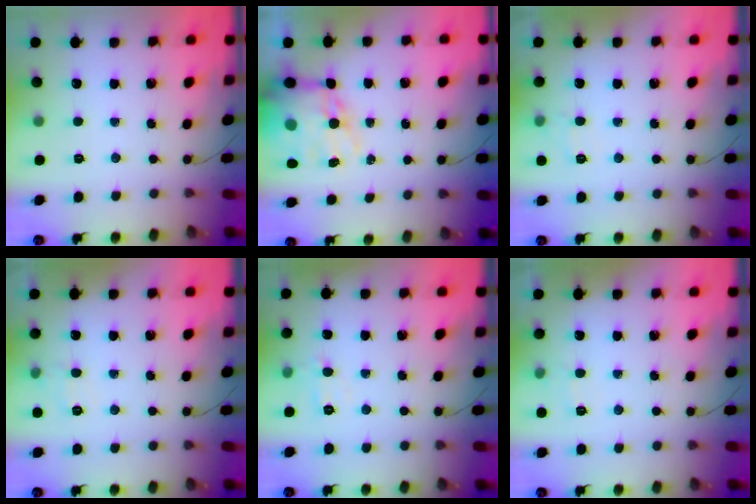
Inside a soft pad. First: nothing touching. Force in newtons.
{"total": 15.6, "press": 15.1, "slide": 3.8}
{"total": 7.1, "press": 6.9, "slide": 1.6}
{"total": 4.6, "press": 4.2, "slide": 1.9}
{"total": 4.7, "press": 4.4, "slide": 1.6}
{"total": 6.1, "press": 5.9, "slide": 1.5}